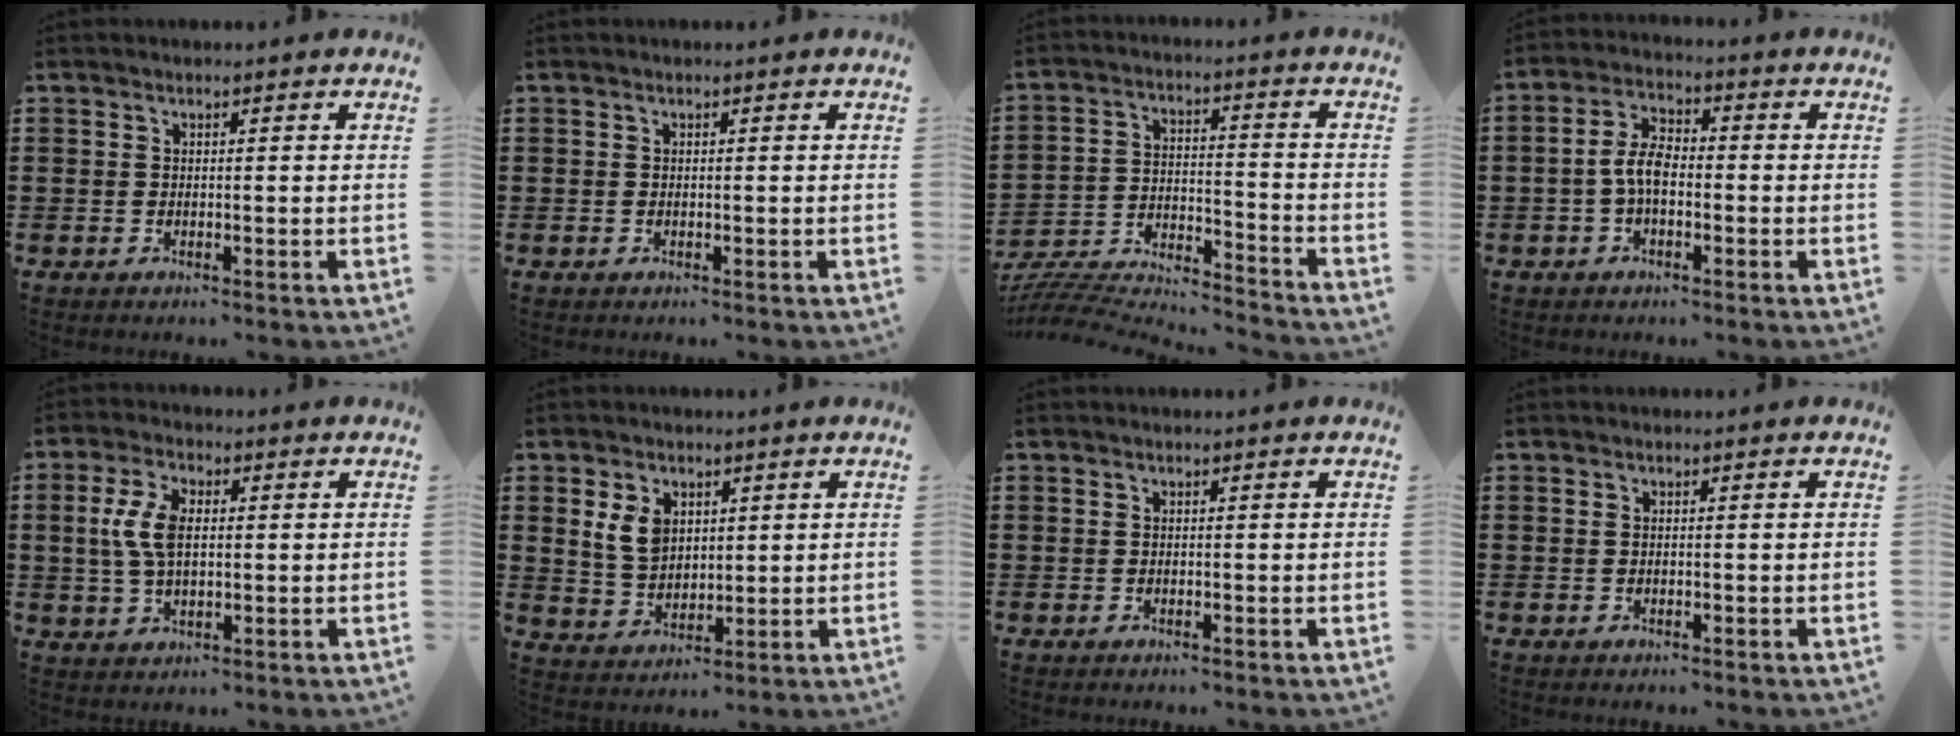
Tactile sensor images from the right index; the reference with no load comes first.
{"total": 0.0}
{"total": 5.9, "force": [-5.8, 0.3, 1.0], "torque": [-0.028, -0.007, -0.121]}
{"total": 5.5, "force": [-1.0, 2.8, 4.6], "torque": [-0.111, 0.001, -0.027]}
{"total": 7.0, "force": [0.8, 3.6, 5.9], "torque": [-0.140, 0.007, 0.006]}
{"total": 5.6, "force": [2.1, 4.0, 3.4], "torque": [-0.088, 0.010, 0.036]}
{"total": 0.0}
{"total": 0.0}